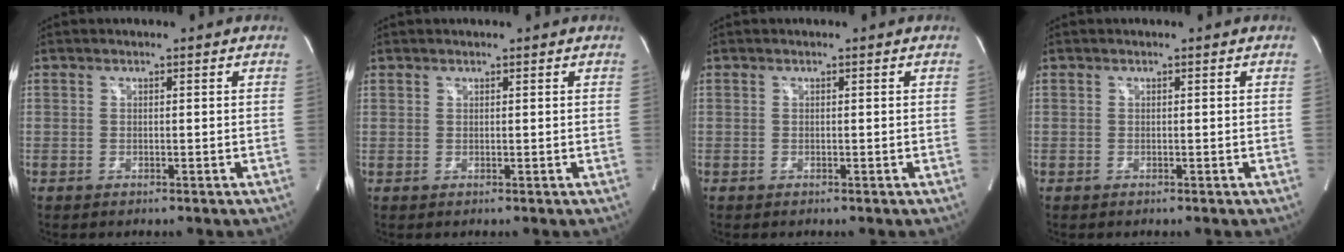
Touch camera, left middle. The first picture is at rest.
{"total": 0.6, "force": [0.5, 0.4, 0.0], "torque": [0.000, 0.003, 0.007]}
{"total": 0.0}
{"total": 0.0}